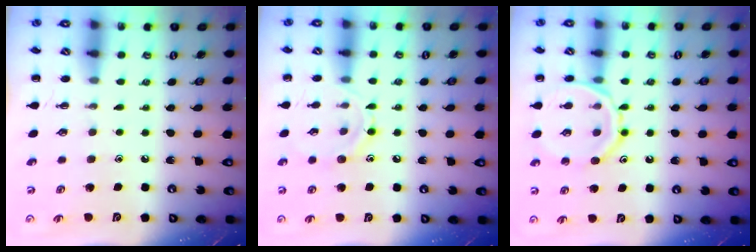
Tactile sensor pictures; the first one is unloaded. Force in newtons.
{"total": 8.2, "press": 8.2, "slide": 0.8}
{"total": 14.0, "press": 14.0, "slide": 1.6}